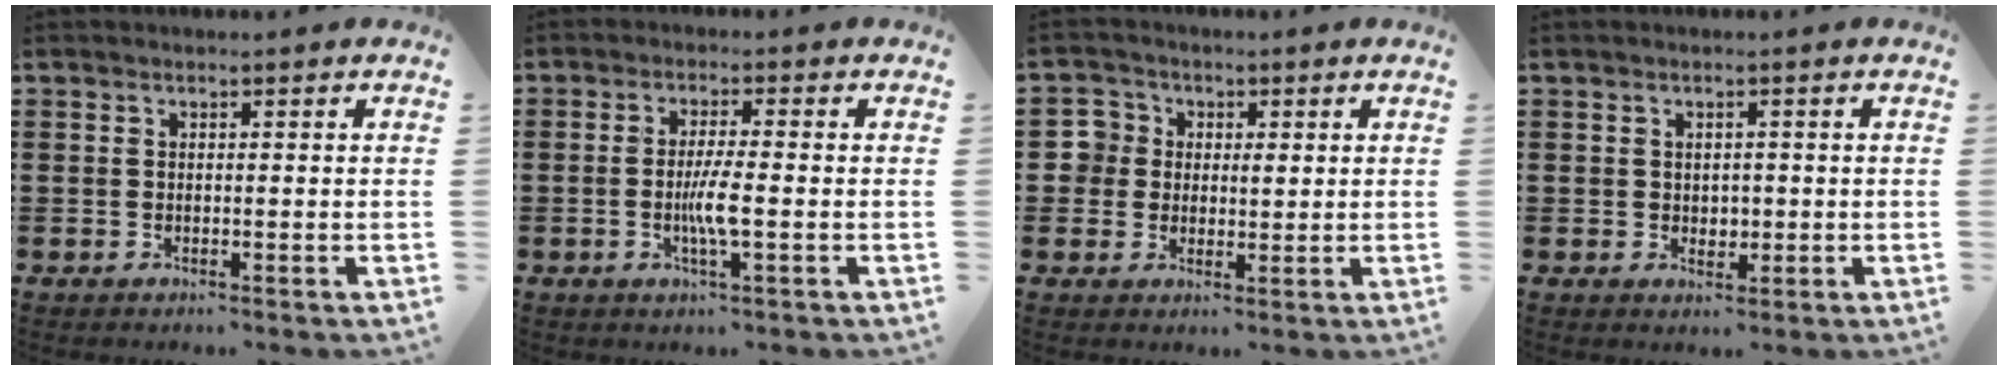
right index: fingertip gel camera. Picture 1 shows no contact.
{"total": 4.5, "force": [-1.2, 0.1, 4.4], "torque": [-0.084, -0.011, -0.024]}
{"total": 4.0, "force": [0.6, 3.9, 0.5], "torque": [-0.031, 0.015, 0.009]}
{"total": 1.5, "force": [0.0, 1.2, 0.9], "torque": [-0.020, 0.007, -0.002]}